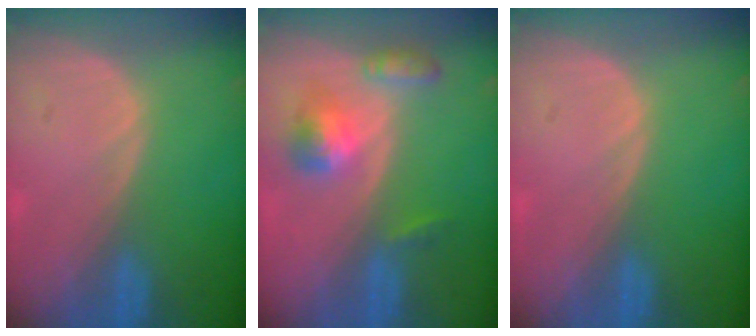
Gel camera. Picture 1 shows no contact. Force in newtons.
{"total": 5.6, "press": 5.1, "slide": 2.4}
{"total": 0.0}